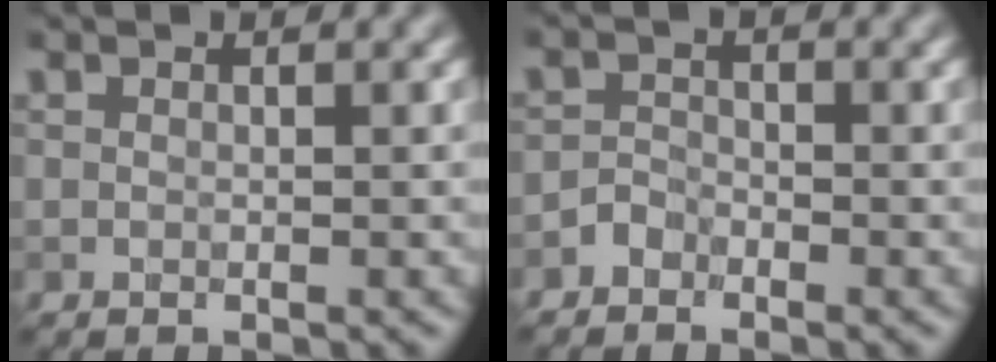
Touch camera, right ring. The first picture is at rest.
{"total": 1.3, "force": [-1.1, 0.7, 0.1], "torque": [0.001, 0.006, -0.025]}